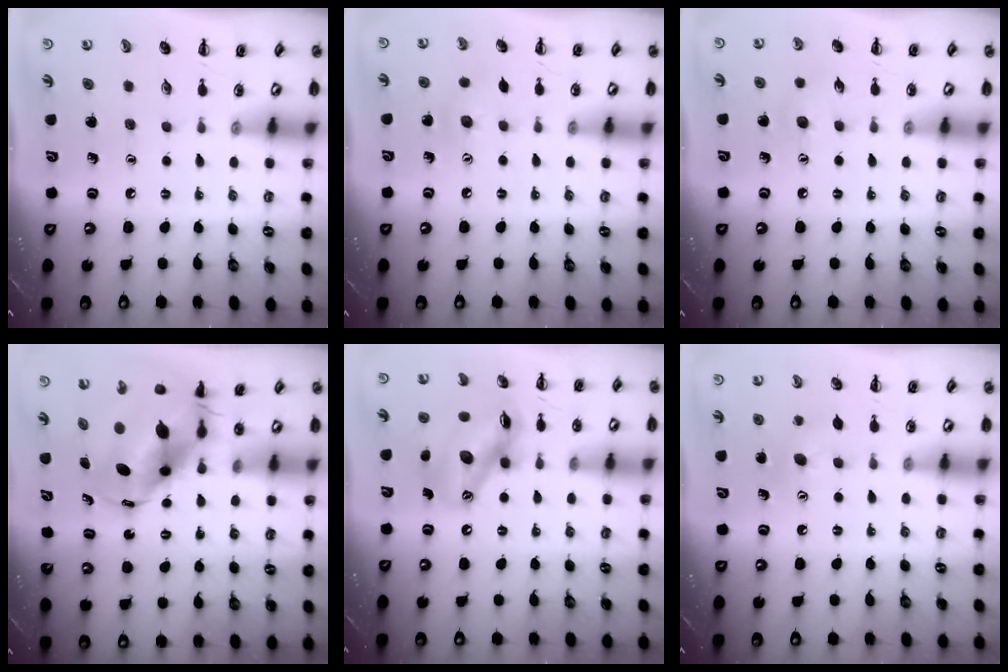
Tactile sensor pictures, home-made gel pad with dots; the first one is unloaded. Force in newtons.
{"total": 7.1, "press": 6.9, "slide": 1.7}
{"total": 5.7, "press": 5.5, "slide": 1.6}
{"total": 8.9, "press": 8.6, "slide": 2.1}
{"total": 12.8, "press": 12.4, "slide": 3.4}
{"total": 6.9, "press": 6.7, "slide": 1.5}